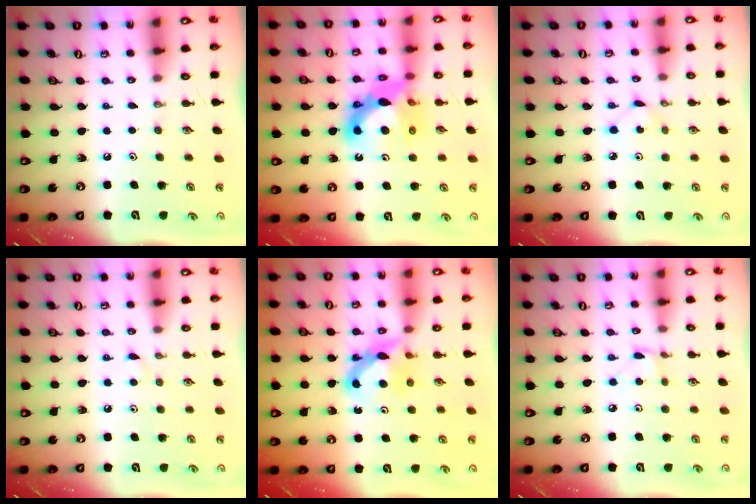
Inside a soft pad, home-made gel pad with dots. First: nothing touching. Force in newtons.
{"total": 13.0, "press": 12.7, "slide": 2.6}
{"total": 2.5, "press": 2.4, "slide": 0.3}
{"total": 3.3, "press": 3.2, "slide": 0.4}
{"total": 7.0, "press": 7.0, "slide": 0.6}
{"total": 2.0, "press": 2.0, "slide": 0.1}